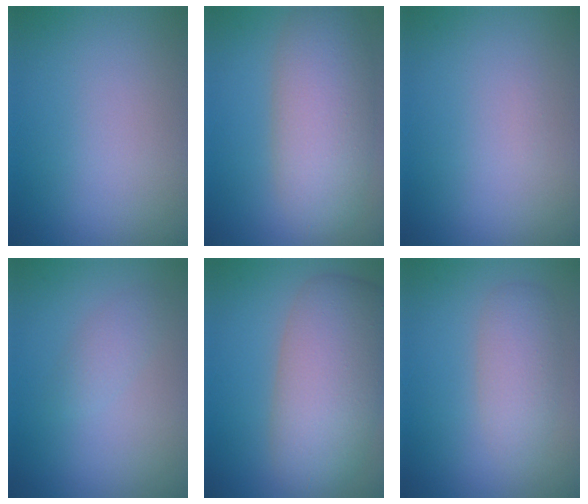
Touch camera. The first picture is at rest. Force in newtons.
{"total": 6.6, "press": 6.6, "slide": 0.3}
{"total": 0.0}
{"total": 1.4, "press": 1.4, "slide": 0.1}
{"total": 7.7, "press": 7.7, "slide": 0.4}
{"total": 2.8, "press": 2.8, "slide": 0.2}